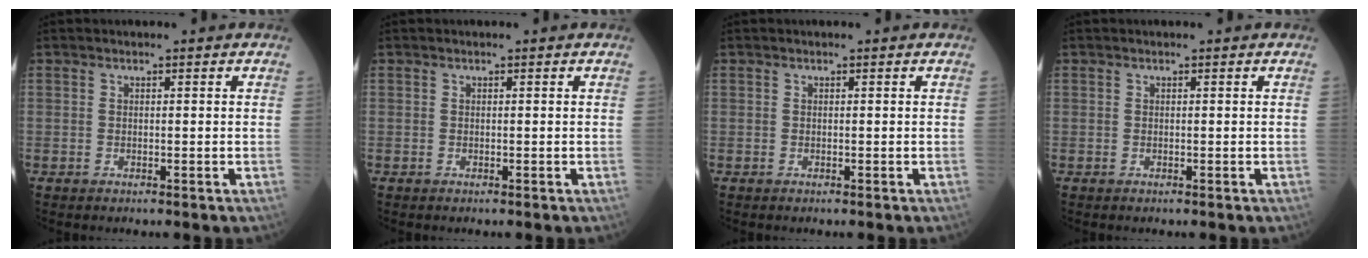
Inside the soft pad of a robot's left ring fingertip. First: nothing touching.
{"total": 0.0}
{"total": 0.0}
{"total": 0.0}